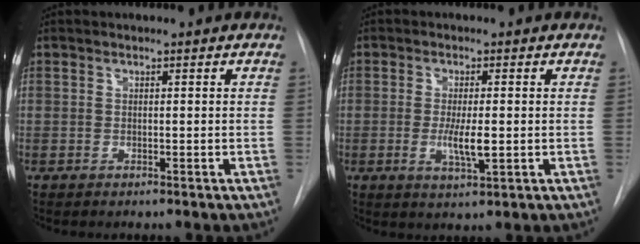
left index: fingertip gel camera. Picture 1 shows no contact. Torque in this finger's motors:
{"motor_torque": [0.90, 0.05, 0.26, 0.09]}